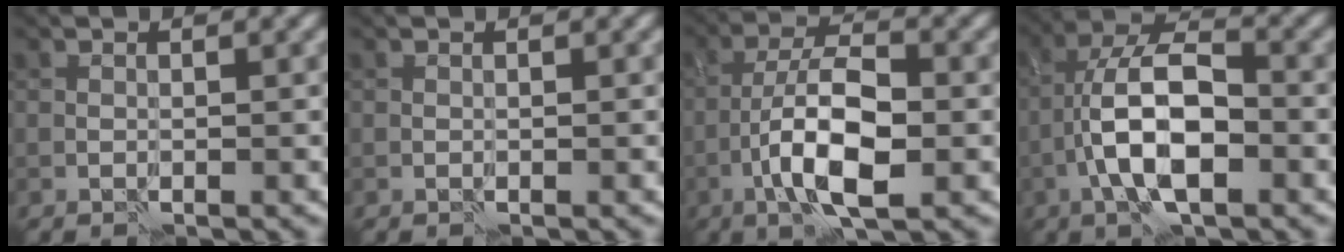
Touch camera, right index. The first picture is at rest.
{"total": 0.0}
{"total": 7.4, "force": [-2.5, 2.7, 6.4], "torque": [-0.116, 0.009, -0.049]}
{"total": 7.6, "force": [-2.2, 3.2, 6.5], "torque": [-0.120, 0.016, -0.044]}